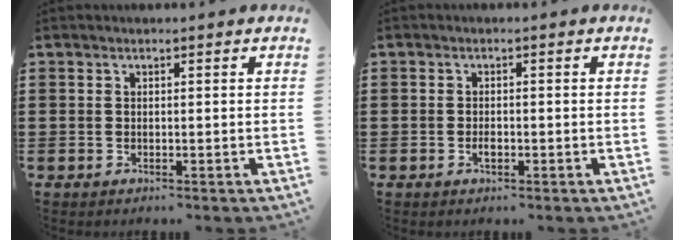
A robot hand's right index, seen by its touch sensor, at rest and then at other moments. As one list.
[{"total": 1.5, "force": [-0.6, 0.6, 1.2], "torque": [-0.025, -0.004, -0.010]}]